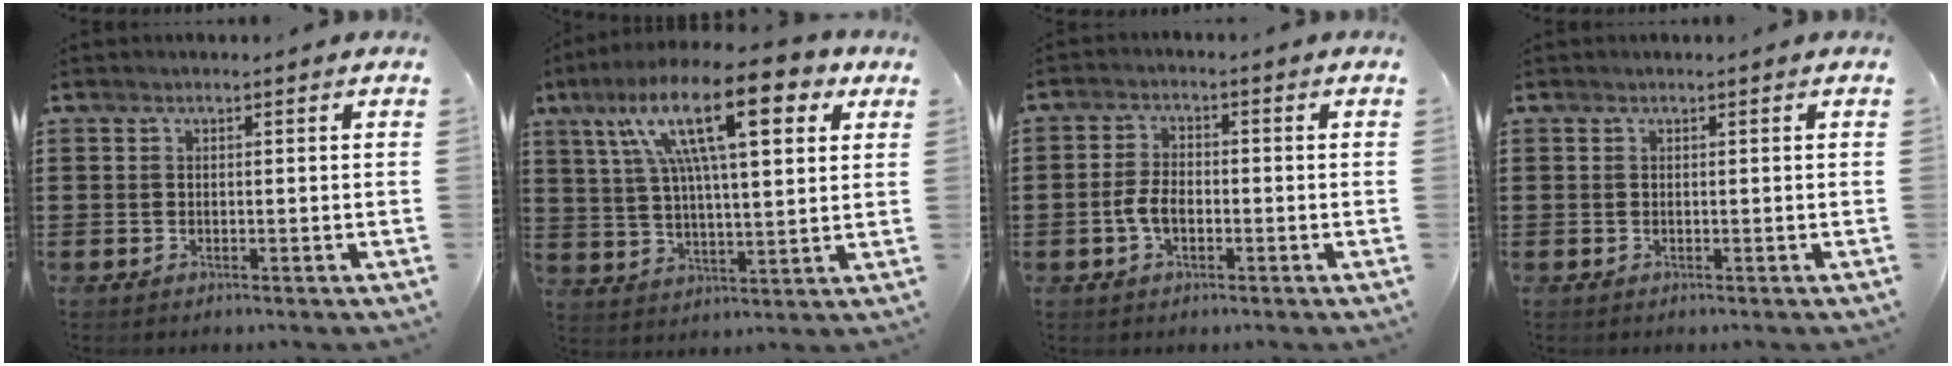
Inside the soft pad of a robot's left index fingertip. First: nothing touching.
{"total": 18.3, "force": [8.9, 5.2, 15.1], "torque": [-0.270, -0.007, 0.139]}
{"total": 3.9, "force": [-1.1, 2.0, 3.2], "torque": [-0.080, -0.003, -0.025]}
{"total": 0.0}